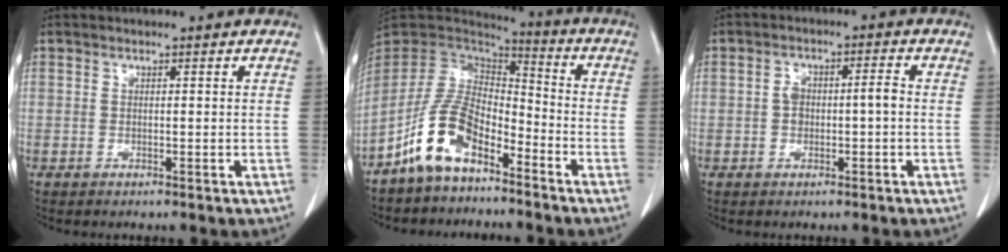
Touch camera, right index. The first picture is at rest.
{"total": 11.5, "force": [-7.1, 5.3, 7.3], "torque": [-0.161, 0.018, -0.141]}
{"total": 3.8, "force": [-0.5, 1.5, 3.4], "torque": [-0.066, 0.019, -0.007]}